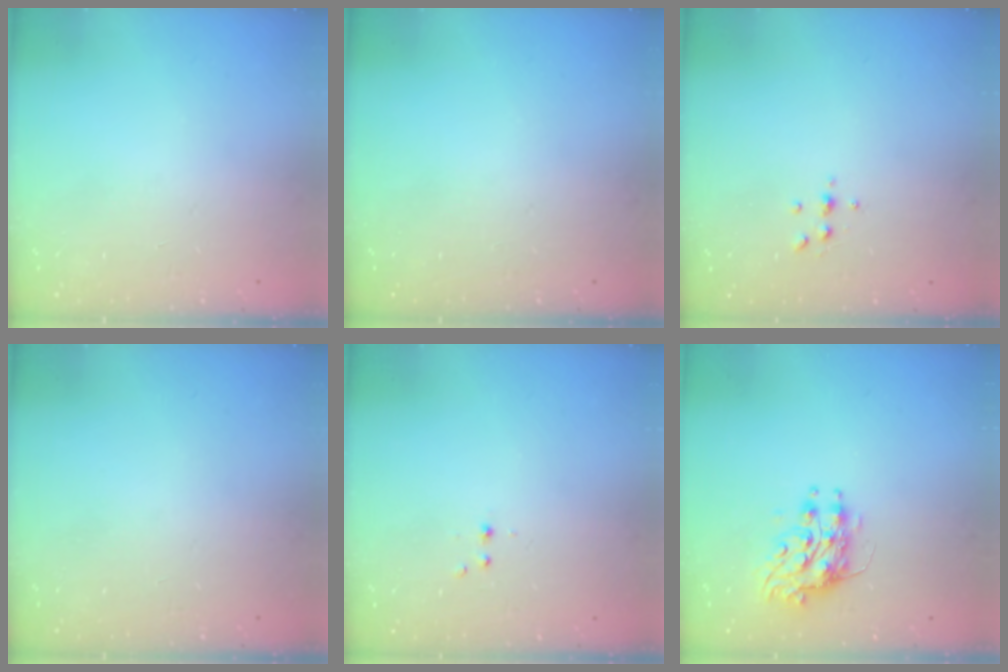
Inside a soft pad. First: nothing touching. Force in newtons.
{"total": 0.0}
{"total": 3.9, "press": 3.9, "slide": 0.6}
{"total": 0.0}
{"total": 2.2, "press": 1.9, "slide": 1.0}
{"total": 8.1, "press": 8.1, "slide": 0.2}